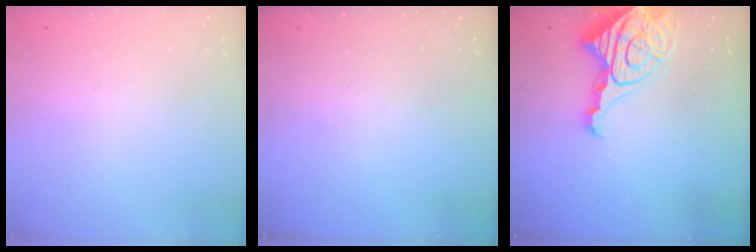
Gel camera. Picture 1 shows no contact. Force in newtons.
{"total": 0.0}
{"total": 14.3, "press": 14.2, "slide": 1.3}